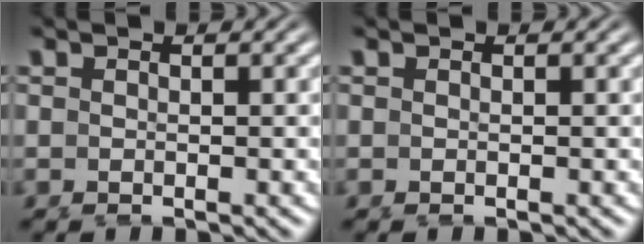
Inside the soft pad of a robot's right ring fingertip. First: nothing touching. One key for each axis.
{"total": 0.0}